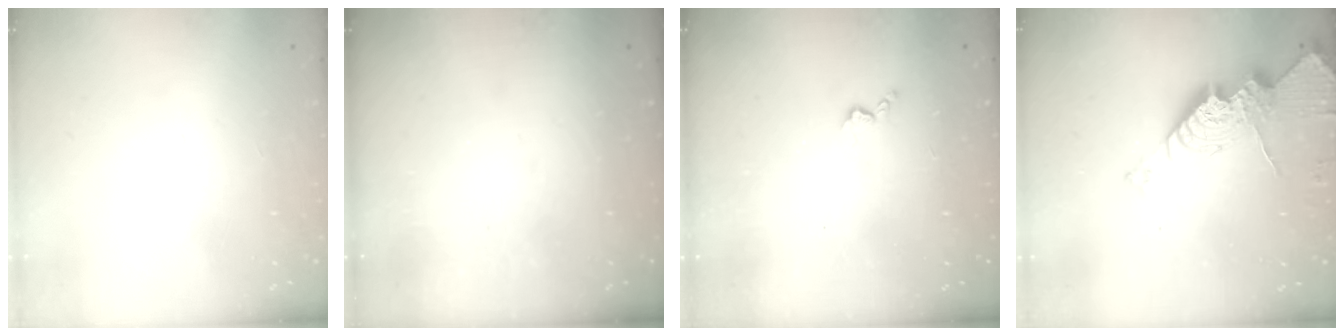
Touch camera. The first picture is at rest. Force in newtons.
{"total": 0.0}
{"total": 2.8, "press": 2.8, "slide": 0.5}
{"total": 16.3, "press": 16.3, "slide": 1.6}